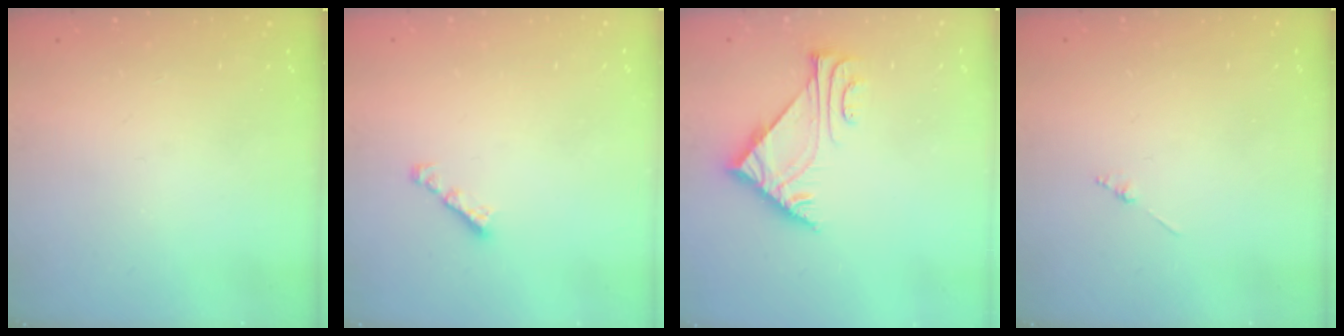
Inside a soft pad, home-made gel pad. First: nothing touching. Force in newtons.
{"total": 2.2, "press": 2.1, "slide": 0.6}
{"total": 5.4, "press": 5.3, "slide": 1.0}
{"total": 0.8, "press": 0.8, "slide": 0.2}